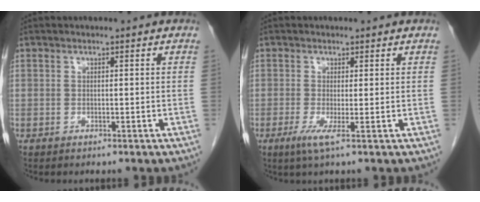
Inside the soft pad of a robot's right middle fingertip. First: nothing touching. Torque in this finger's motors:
{"motor_torque": [0.42, -0.48, 0.22, 0.05]}